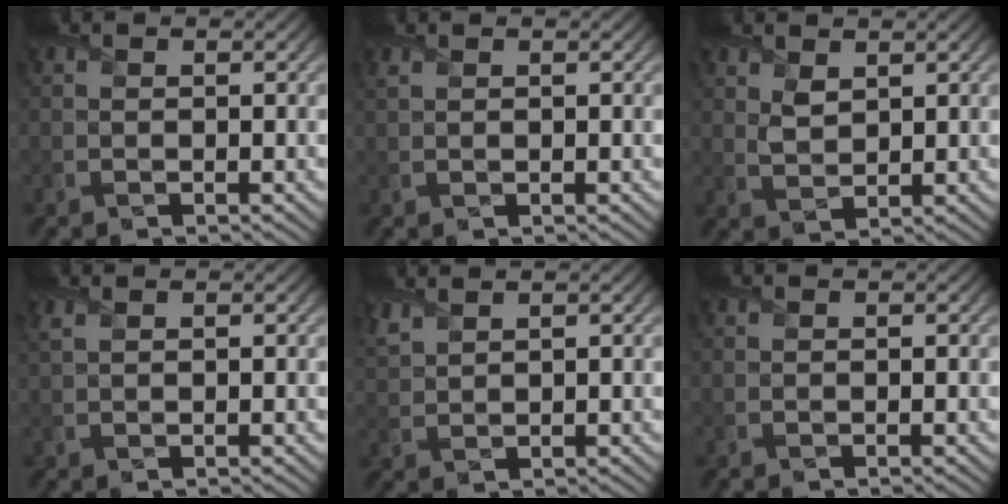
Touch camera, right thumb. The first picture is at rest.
{"total": 0.9, "force": [0.7, 0.2, 0.5], "torque": [-0.016, 0.001, 0.018]}
{"total": 2.9, "force": [1.9, 1.5, 1.6], "torque": [-0.042, -0.006, 0.044]}
{"total": 1.2, "force": [0.9, 0.3, 0.7], "torque": [-0.022, 0.003, 0.022]}
{"total": 2.8, "force": [2.5, 0.6, 1.0], "torque": [-0.034, 0.008, 0.060]}
{"total": 0.0}